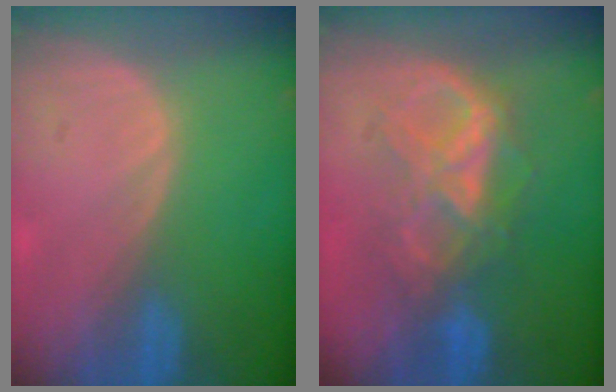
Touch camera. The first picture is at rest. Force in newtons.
{"total": 7.2, "press": 7.2, "slide": 0.3}